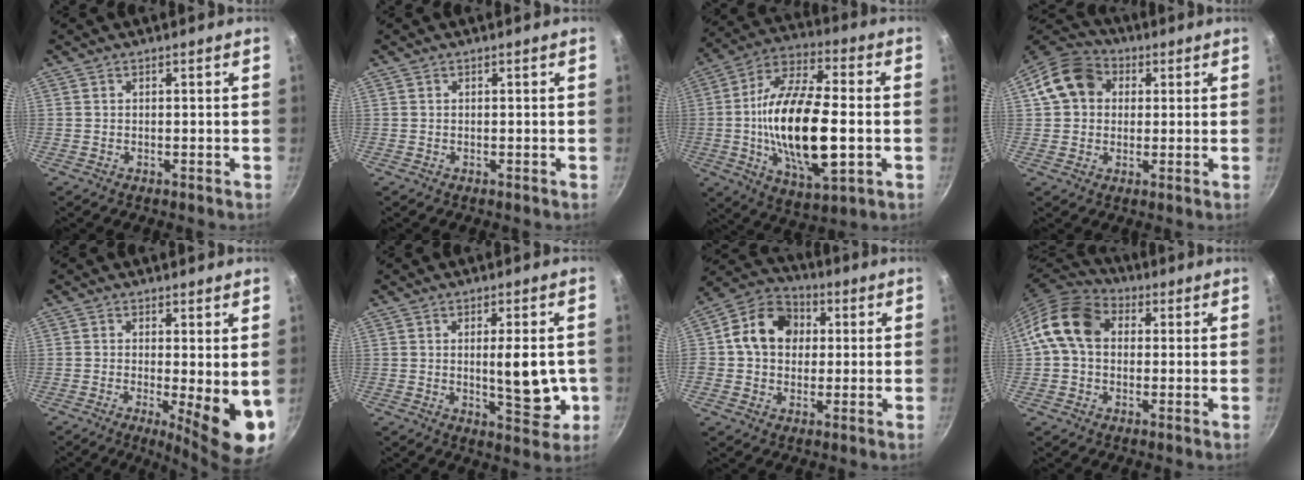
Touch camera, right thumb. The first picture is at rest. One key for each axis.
{"total": 0.0}
{"total": 23.3, "fx": -2.5, "fy": 9.9, "fz": 20.9, "tx": -0.382, "ty": 0.013, "tz": -0.049}
{"total": 11.2, "fx": 2.5, "fy": 9.1, "fz": 5.9, "tx": -0.080, "ty": 0.022, "tz": 0.025}
{"total": 10.5, "fx": -1.2, "fy": 2.7, "fz": 10.1, "tx": -0.124, "ty": -0.019, "tz": -0.009}
{"total": 10.3, "fx": -0.6, "fy": 3.7, "fz": 9.6, "tx": -0.126, "ty": -0.017, "tz": -0.004}
{"total": 12.1, "fx": 1.8, "fy": 9.9, "fz": 6.7, "tx": -0.081, "ty": 0.019, "tz": 0.008}
{"total": 11.7, "fx": 1.7, "fy": 8.9, "fz": 7.5, "tx": -0.112, "ty": 0.023, "tz": 0.009}